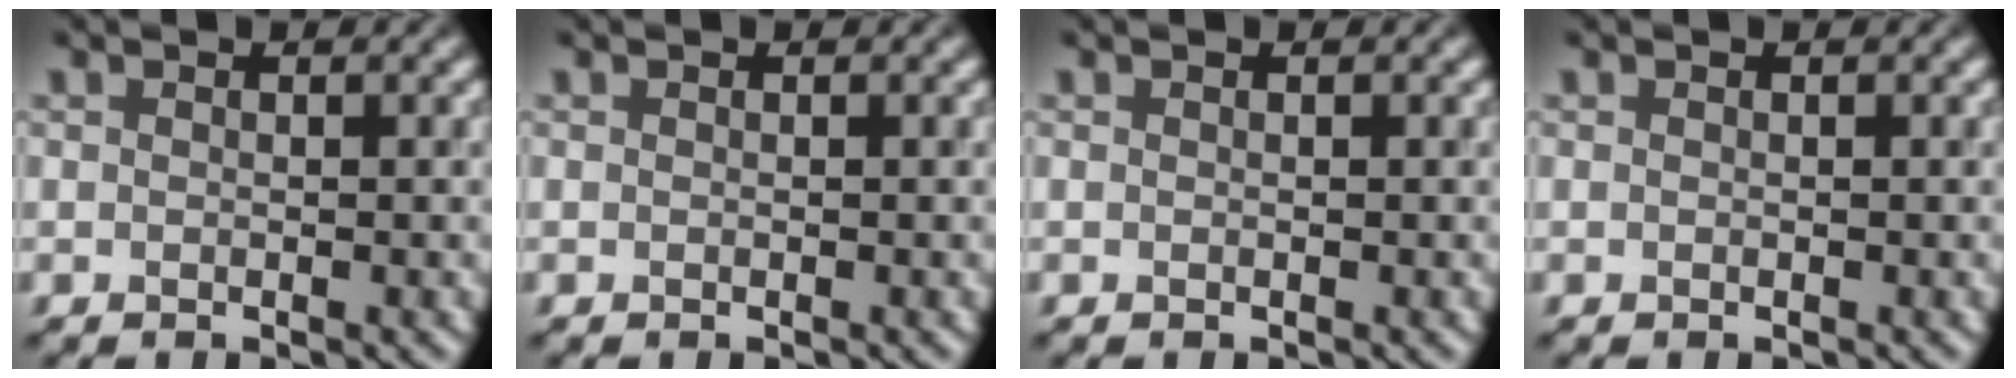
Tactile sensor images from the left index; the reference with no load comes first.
{"total": 0.0}
{"total": 0.0}
{"total": 0.0}